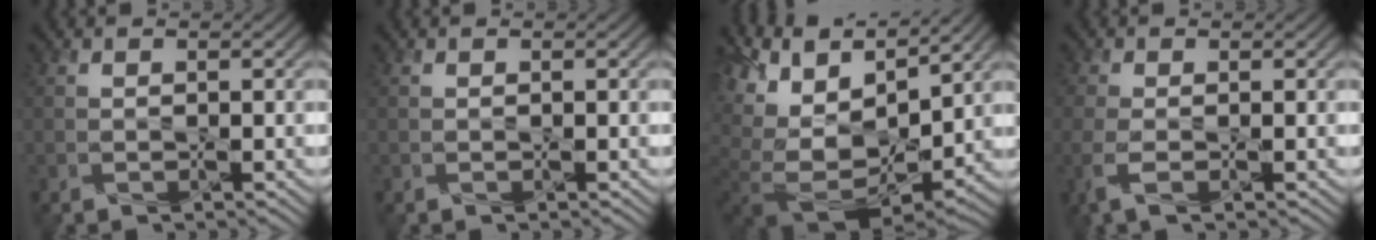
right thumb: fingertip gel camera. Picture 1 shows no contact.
{"total": 0.0}
{"total": 15.5, "force": [2.7, 10.2, 11.3], "torque": [-0.231, -0.013, 0.097]}
{"total": 3.3, "force": [-1.0, 1.4, 2.8], "torque": [-0.081, -0.009, -0.023]}